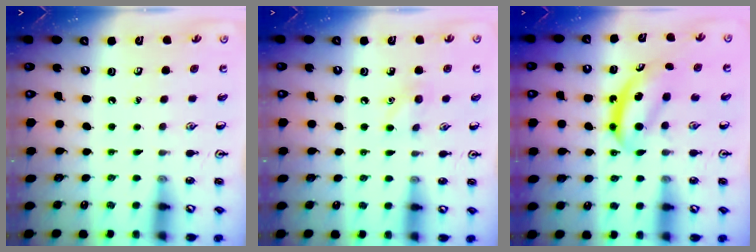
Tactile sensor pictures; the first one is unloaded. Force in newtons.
{"total": 6.7, "press": 6.4, "slide": 2.0}
{"total": 5.5, "press": 5.5, "slide": 0.7}